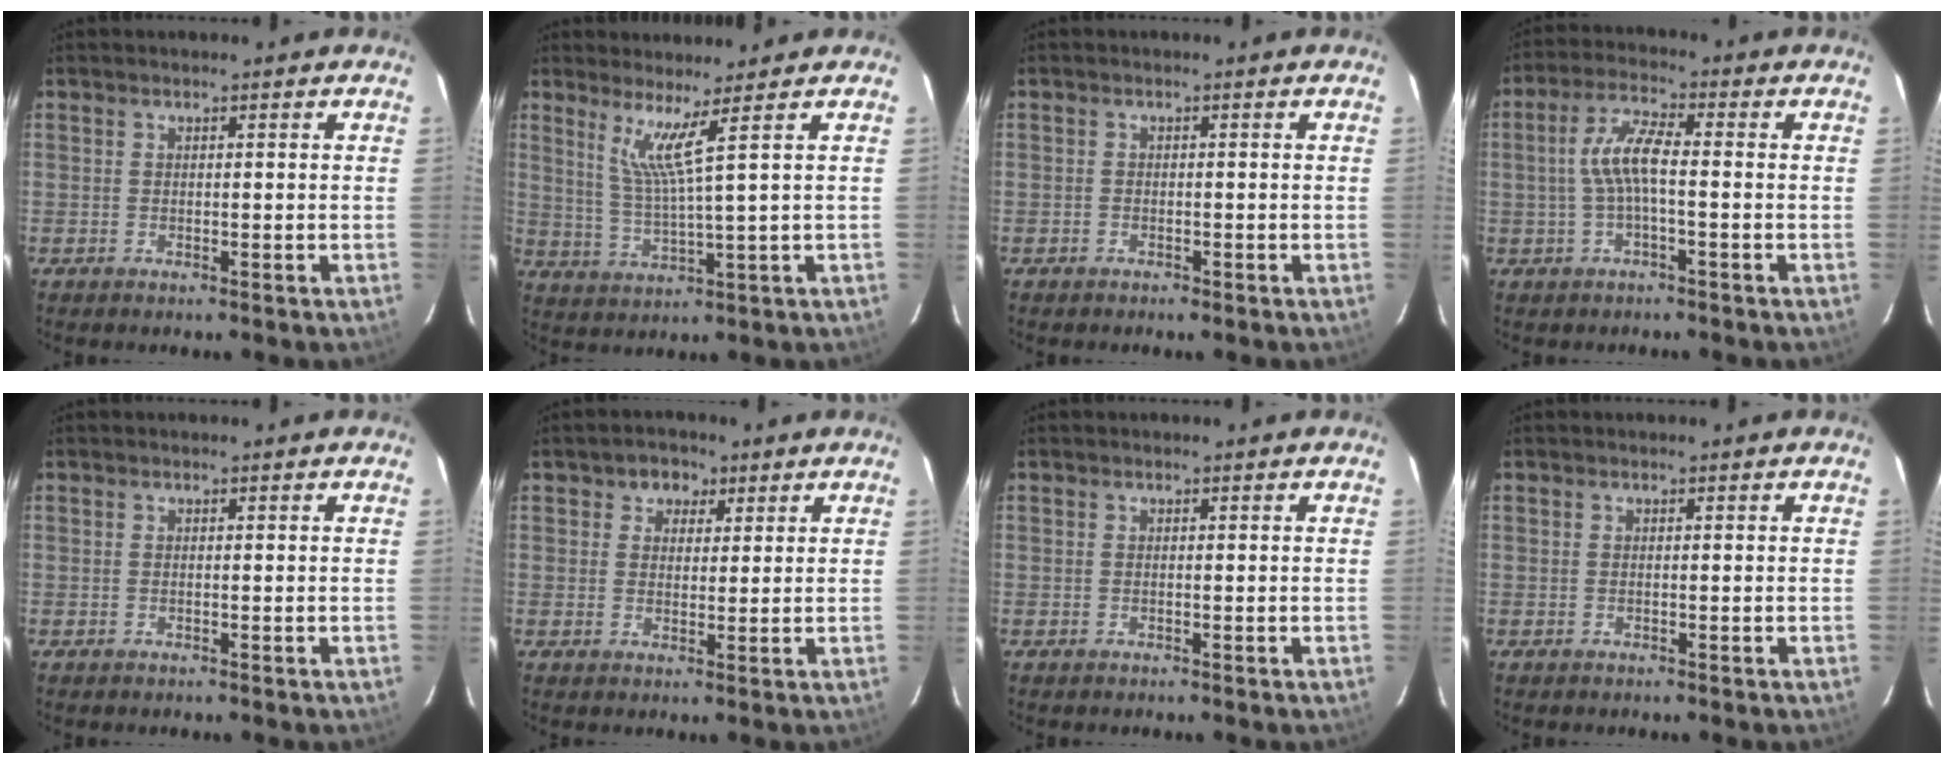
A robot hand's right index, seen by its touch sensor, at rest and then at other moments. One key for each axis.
{"total": 5.5, "fx": 3.4, "fy": -1.4, "fz": 4.2, "tx": -0.079, "ty": -0.010, "tz": 0.071}
{"total": 0.9, "fx": -0.7, "fy": 0.5, "fz": 0.2, "tx": -0.009, "ty": 0.001, "tz": -0.011}
{"total": 6.2, "fx": -0.8, "fy": 1.4, "fz": 6.0, "tx": -0.126, "ty": 0.011, "tz": -0.013}
{"total": 0.0}
{"total": 3.9, "fx": 1.8, "fy": 3.3, "fz": 1.0, "tx": -0.005, "ty": 0.009, "tz": 0.027}
{"total": 0.0}
{"total": 0.0}